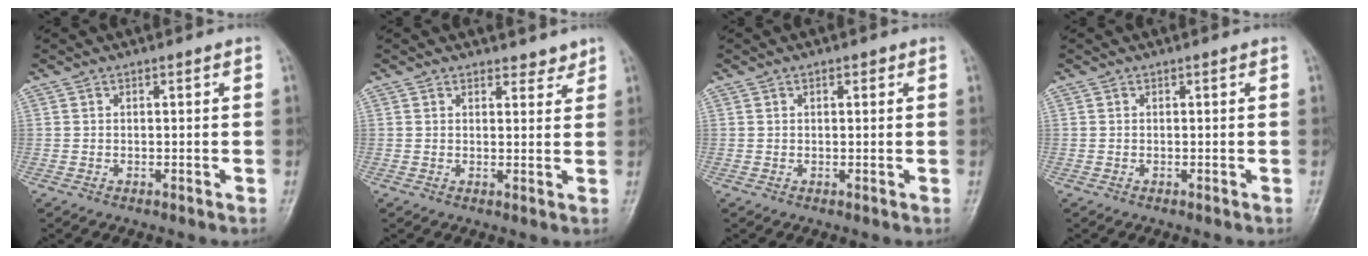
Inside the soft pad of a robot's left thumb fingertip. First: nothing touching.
{"total": 2.6, "force": [2.3, 1.3, 0.4], "torque": [0.015, -0.015, 0.027]}
{"total": 1.3, "force": [0.6, 0.7, 0.9], "torque": [-0.010, 0.000, 0.007]}
{"total": 0.0}